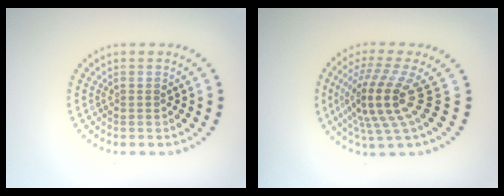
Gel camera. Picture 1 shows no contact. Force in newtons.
{"total": 5.0, "press": 3.6, "slide": 3.5}